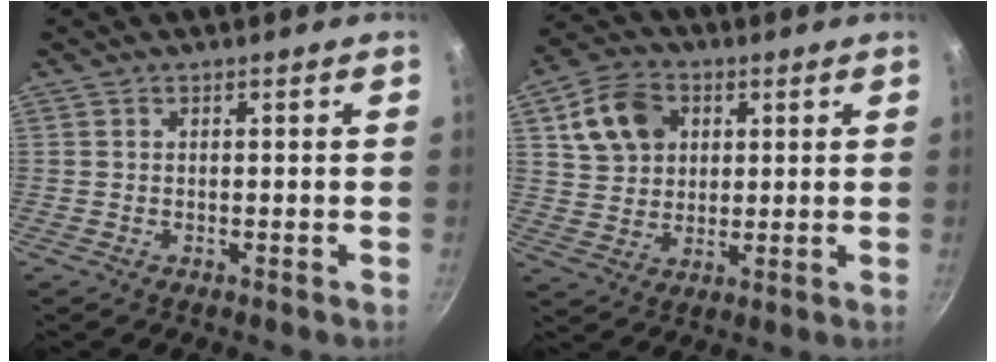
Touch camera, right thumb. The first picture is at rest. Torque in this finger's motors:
{"motor_torque": [0.07, 0.21, -0.02, 0.18, 0.08]}